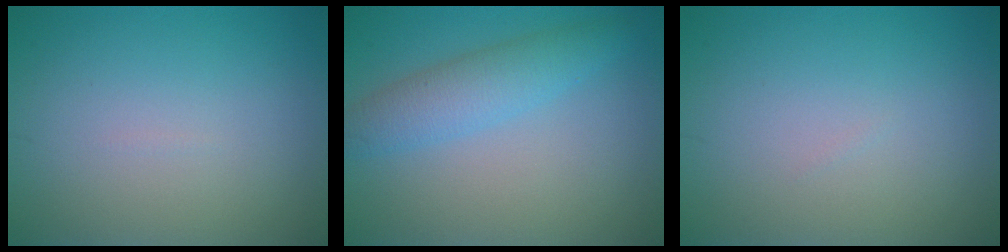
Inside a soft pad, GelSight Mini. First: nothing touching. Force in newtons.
{"total": 3.5, "press": 3.5, "slide": 0.2}
{"total": 0.0}